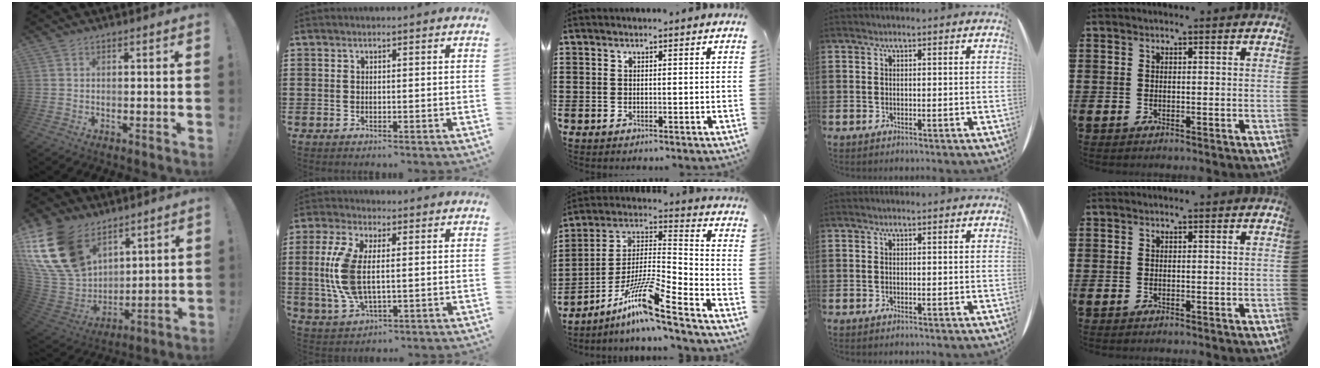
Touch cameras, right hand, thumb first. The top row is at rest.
{"thumb": {"total": 23.4, "force": [12.3, 15.6, 12.3], "torque": [-0.255, -0.067, 0.254]}, "index": {"total": 9.4, "force": [0.5, 4.3, 8.4], "torque": [-0.206, -0.006, 0.001]}, "middle": {"total": 12.3, "force": [-8.7, 0.8, 8.7], "torque": [-0.177, -0.005, -0.173]}}